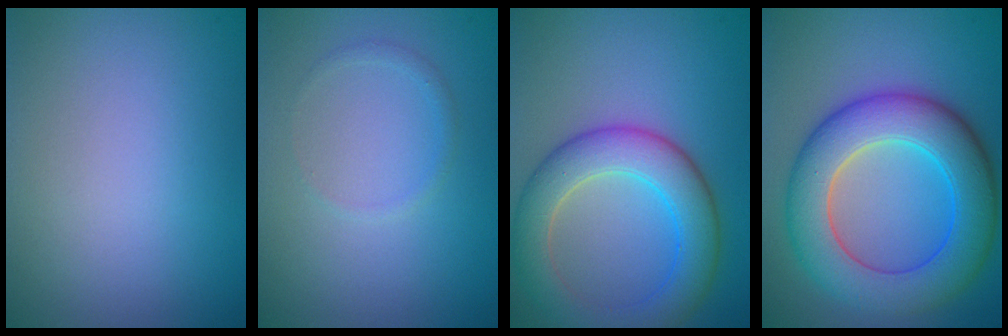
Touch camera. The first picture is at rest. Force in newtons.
{"total": 0.7, "press": 0.7, "slide": 0.0}
{"total": 6.6, "press": 6.6, "slide": 0.4}
{"total": 9.3, "press": 9.3, "slide": 0.4}